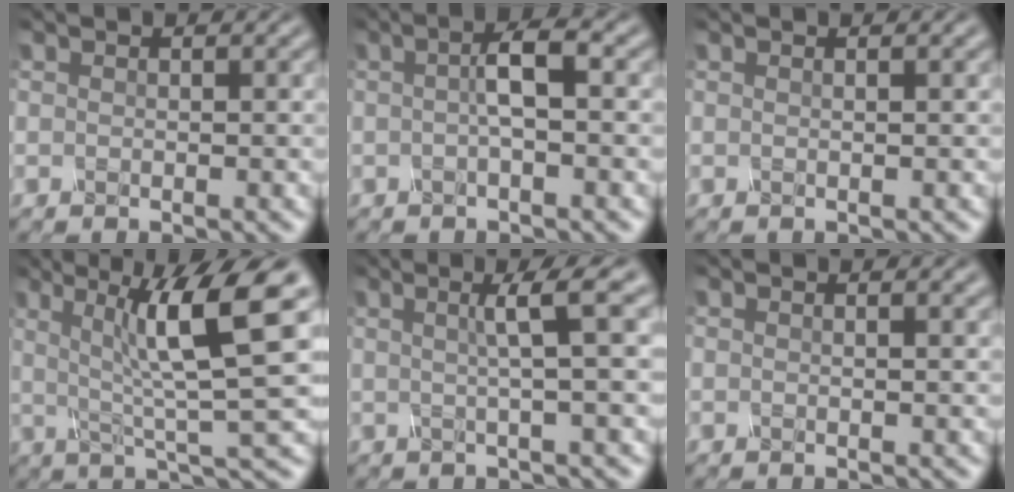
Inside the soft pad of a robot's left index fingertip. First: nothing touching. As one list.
[{"total": 2.8, "force": [0.1, 0.4, 2.7], "torque": [-0.051, 0.009, -0.001]}, {"total": 0.9, "force": [0.4, 0.3, 0.7], "torque": [-0.005, 0.004, 0.000]}, {"total": 9.5, "force": [2.3, 1.6, 9.1], "torque": [-0.137, 0.006, 0.039]}, {"total": 4.4, "force": [1.0, 0.4, 4.3], "torque": [-0.065, 0.014, 0.012]}, {"total": 1.2, "force": [0.6, 0.4, 0.9], "torque": [-0.006, 0.004, 0.003]}]